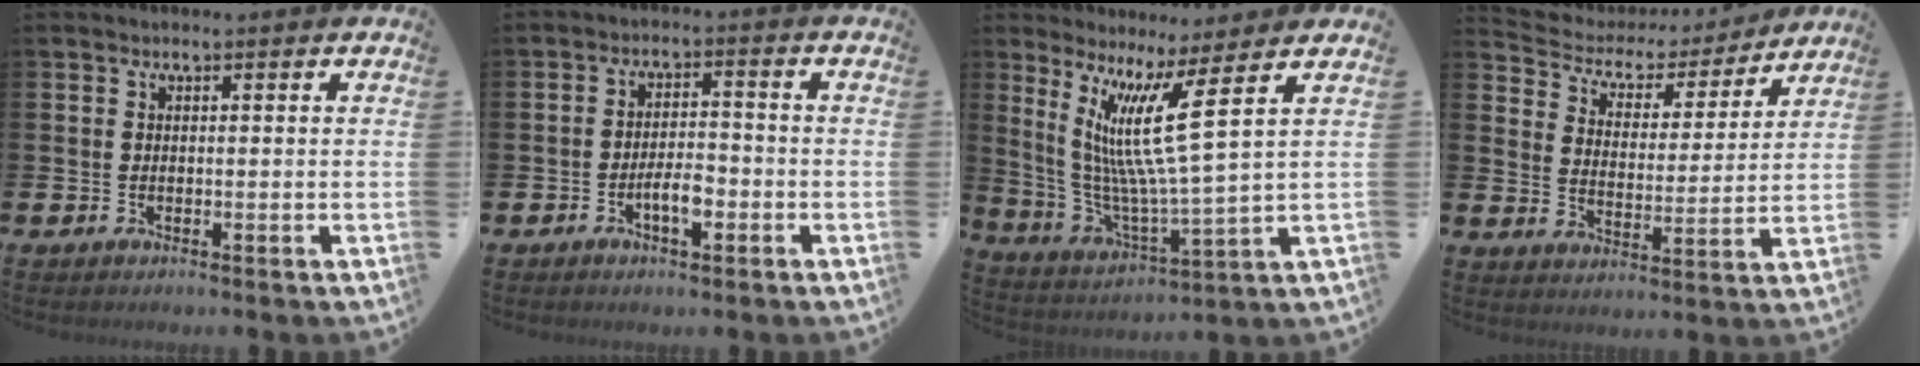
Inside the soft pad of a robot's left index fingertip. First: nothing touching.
{"total": 3.8, "force": [-1.6, 1.6, 3.1], "torque": [-0.047, 0.006, -0.032]}
{"total": 11.6, "force": [5.9, 0.3, 10.0], "torque": [-0.195, -0.038, 0.095]}
{"total": 4.8, "force": [4.1, 2.5, 0.7], "torque": [-0.042, -0.032, 0.062]}